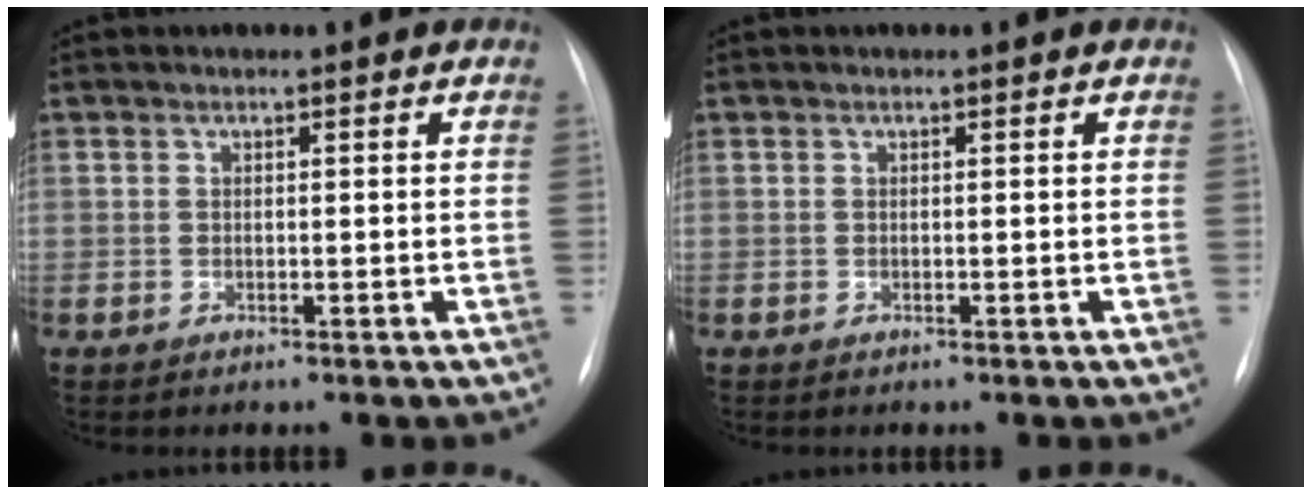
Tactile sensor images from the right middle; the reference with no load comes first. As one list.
[{"total": 0.0}]